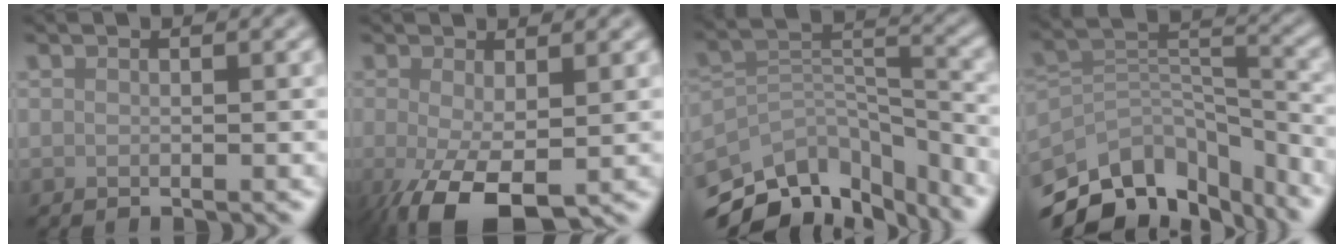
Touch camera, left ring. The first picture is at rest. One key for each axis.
{"total": 6.2, "fx": -2.1, "fy": 2.6, "fz": 5.3, "tx": -0.113, "ty": -0.017, "tz": -0.035}
{"total": 10.0, "fx": -7.9, "fy": 4.6, "fz": 4.1, "tx": -0.080, "ty": 0.004, "tz": -0.131}
{"total": 11.1, "fx": -8.5, "fy": 5.4, "fz": 4.7, "tx": -0.094, "ty": 0.005, "tz": -0.139}